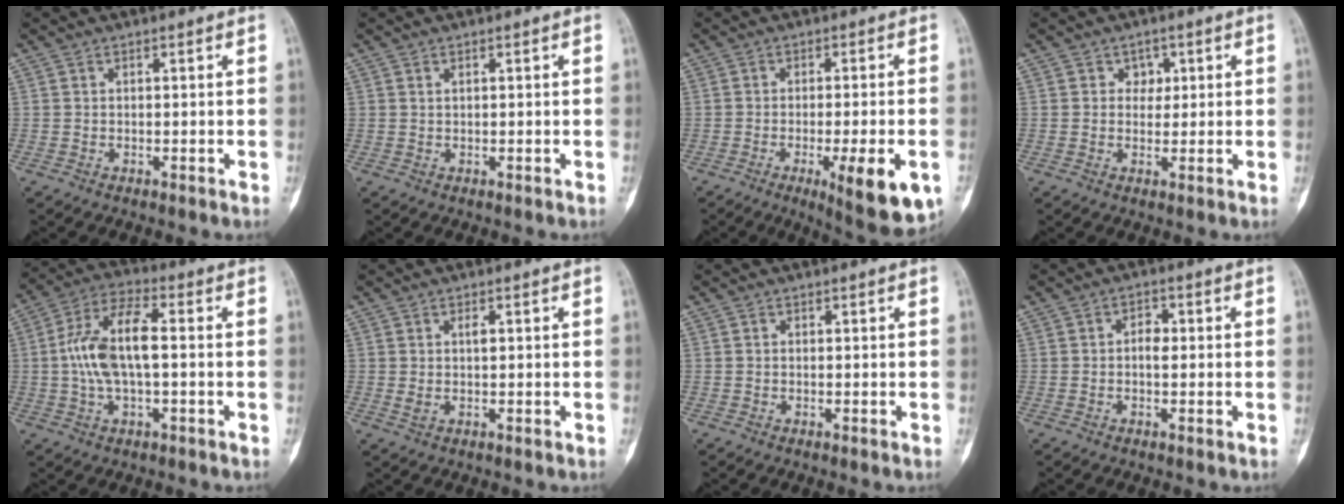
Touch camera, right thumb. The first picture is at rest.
{"total": 0.5, "force": [0.3, 0.3, 0.3], "torque": [-0.006, 0.002, 0.007]}
{"total": 12.4, "force": [-4.6, 2.9, 11.2], "torque": [-0.143, -0.007, -0.056]}
{"total": 2.6, "force": [0.9, 2.3, 0.9], "torque": [0.012, -0.002, 0.008]}
{"total": 12.2, "force": [0.0, 5.0, 11.1], "torque": [-0.228, 0.031, -0.003]}
{"total": 2.5, "force": [0.5, 1.2, 2.1], "torque": [-0.034, 0.001, 0.011]}
{"total": 0.0}
{"total": 2.8, "force": [0.0, 1.6, 2.2], "torque": [-0.028, 0.006, -0.006]}